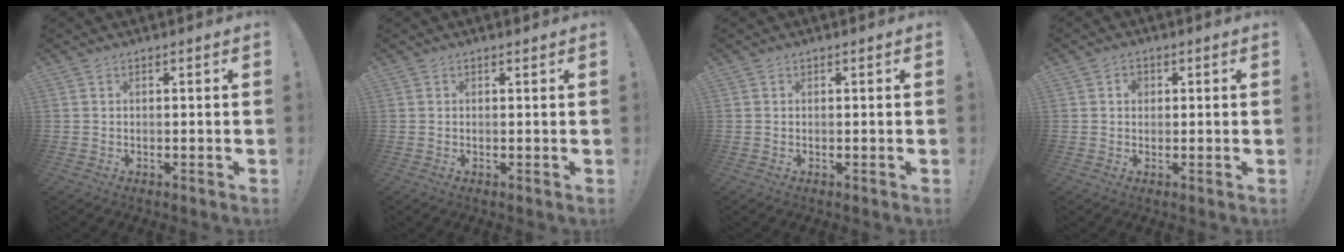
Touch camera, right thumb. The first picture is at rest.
{"total": 0.5, "force": [0.5, 0.1, 0.0], "torque": [0.007, -0.002, 0.008]}
{"total": 0.0}
{"total": 2.4, "force": [0.4, 2.1, 1.1], "torque": [-0.012, 0.001, 0.004]}